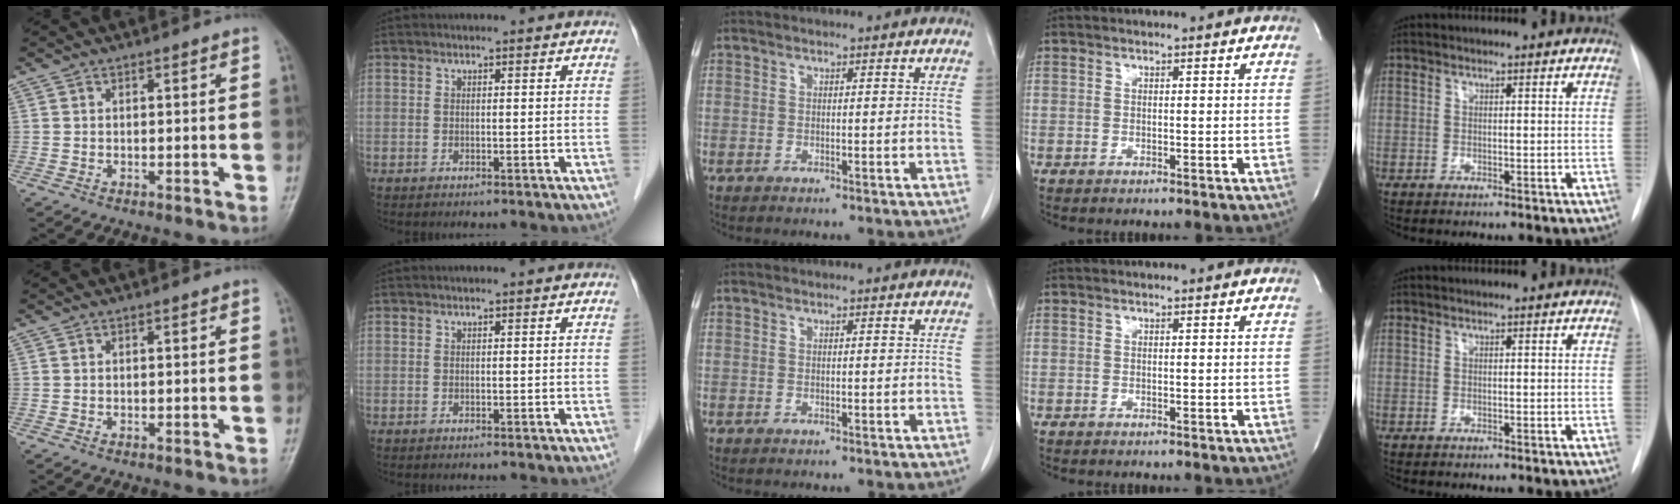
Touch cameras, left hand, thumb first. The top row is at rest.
{}